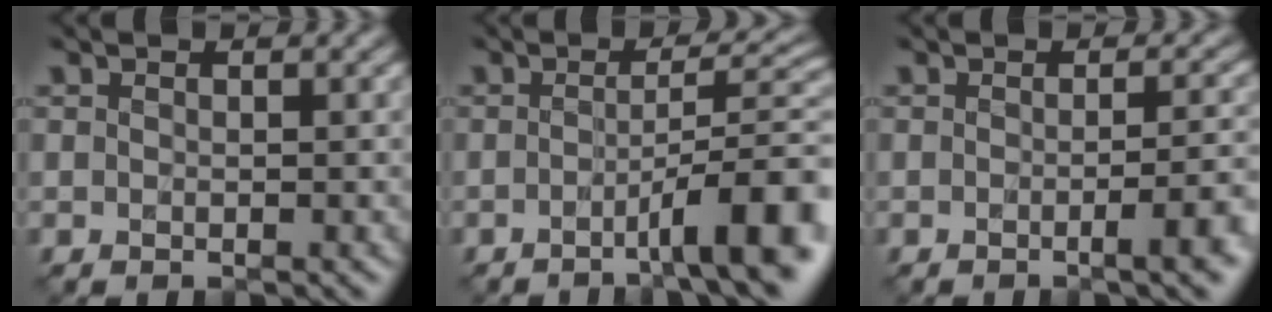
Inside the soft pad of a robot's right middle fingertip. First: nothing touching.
{"total": 7.6, "force": [-2.8, 1.3, 6.9], "torque": [-0.087, 0.012, -0.050]}
{"total": 3.7, "force": [-1.2, 0.9, 3.4], "torque": [-0.038, 0.001, -0.020]}